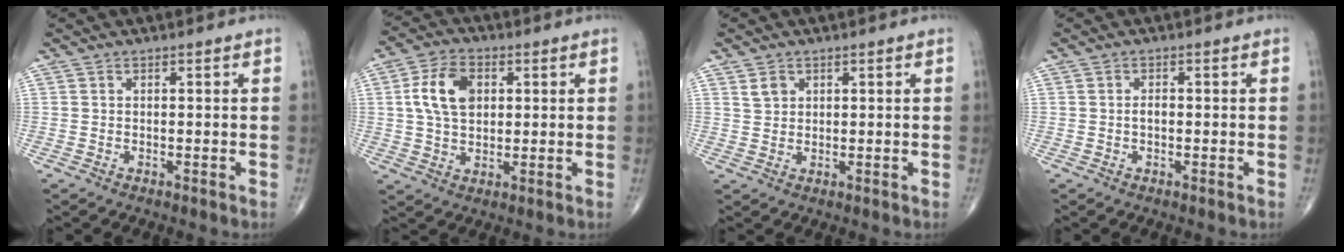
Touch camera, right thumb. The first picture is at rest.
{"total": 9.6, "force": [2.0, 6.2, 7.0], "torque": [-0.121, 0.005, 0.035]}
{"total": 2.5, "force": [1.3, 1.9, 1.0], "torque": [-0.010, -0.005, 0.026]}
{"total": 1.2, "force": [-0.2, 0.7, 1.0], "torque": [-0.016, 0.001, -0.004]}